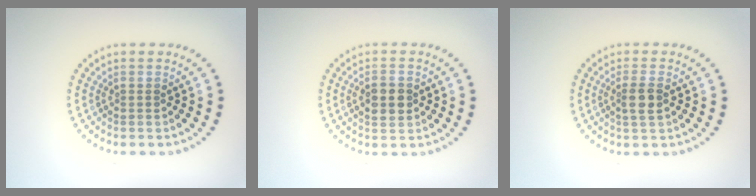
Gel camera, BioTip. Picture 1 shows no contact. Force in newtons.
{"total": 2.6, "press": 2.6, "slide": 0.1}
{"total": 2.0, "press": 1.8, "slide": 0.9}